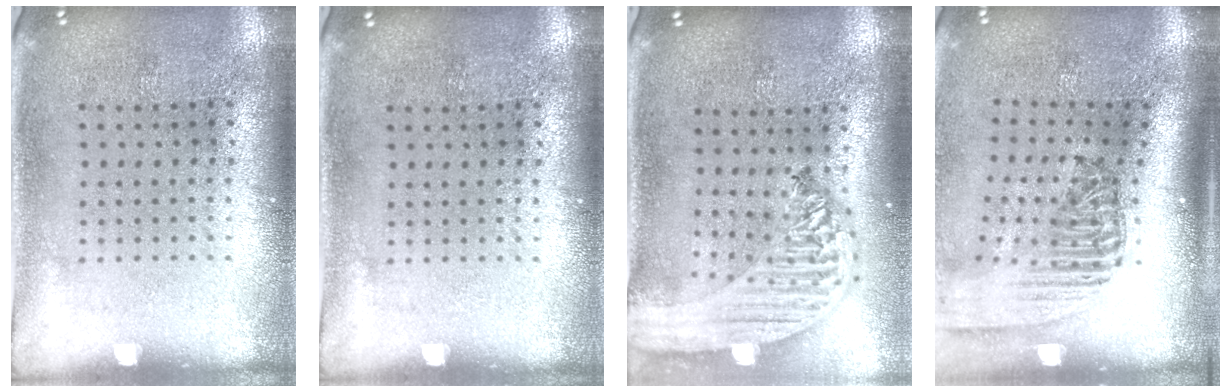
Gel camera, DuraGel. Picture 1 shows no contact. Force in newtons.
{"total": 0.0}
{"total": 2.4, "press": 2.1, "slide": 1.3}
{"total": 2.4, "press": 1.8, "slide": 1.7}